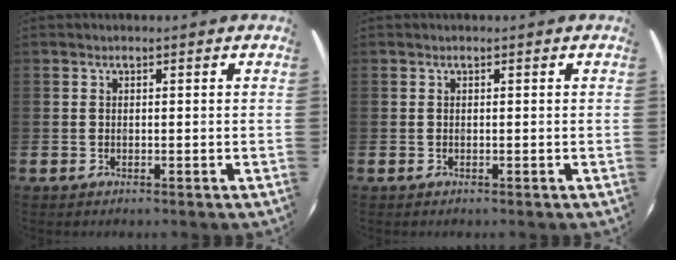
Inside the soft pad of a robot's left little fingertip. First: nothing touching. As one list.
[{"total": 0.0}]